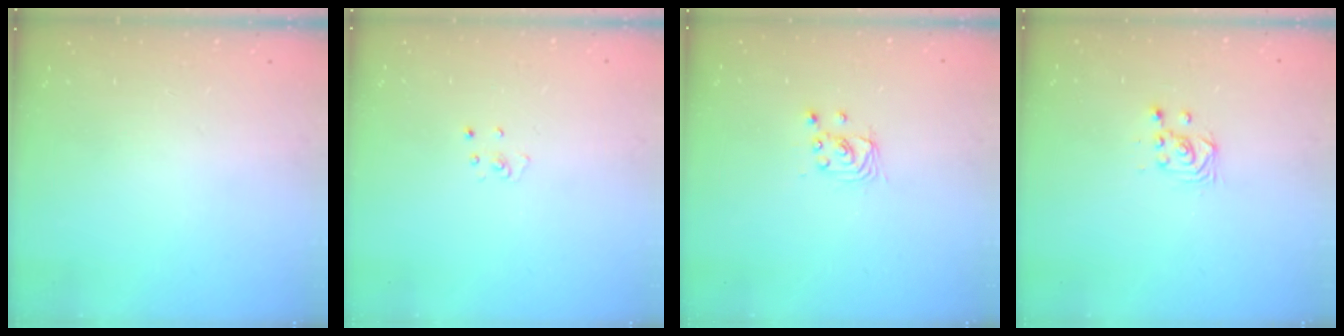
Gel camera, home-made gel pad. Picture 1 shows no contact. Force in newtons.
{"total": 2.3, "press": 2.3, "slide": 0.2}
{"total": 2.8, "press": 2.8, "slide": 0.2}
{"total": 3.6, "press": 3.6, "slide": 0.3}